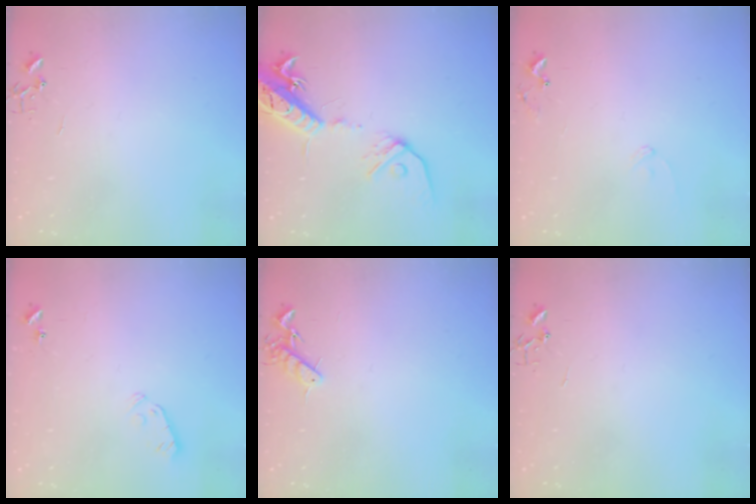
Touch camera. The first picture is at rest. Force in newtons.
{"total": 16.6, "press": 16.3, "slide": 3.5}
{"total": 7.8, "press": 7.7, "slide": 0.5}
{"total": 3.7, "press": 3.6, "slide": 0.9}
{"total": 7.2, "press": 7.1, "slide": 1.1}
{"total": 0.0}